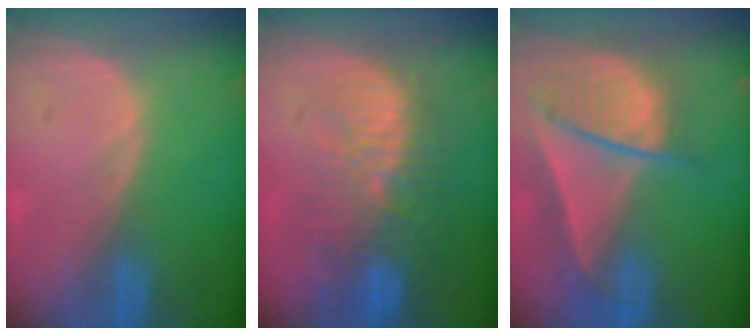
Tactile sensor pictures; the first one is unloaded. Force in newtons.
{"total": 11.3, "press": 9.9, "slide": 5.3}
{"total": 9.2, "press": 8.0, "slide": 4.4}